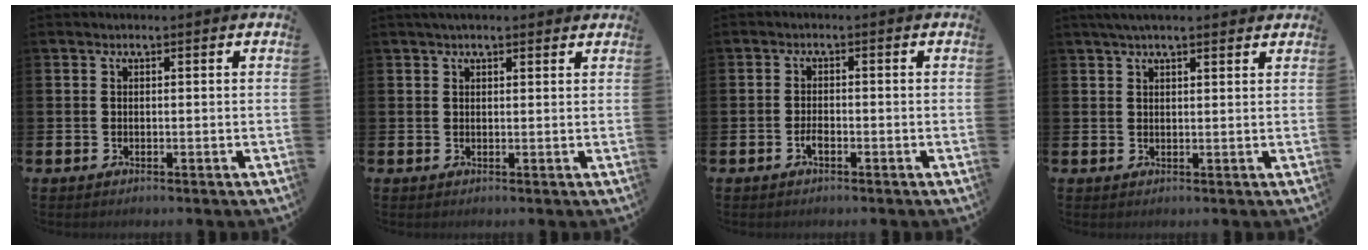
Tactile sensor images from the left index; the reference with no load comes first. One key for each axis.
{"total": 1.8, "fx": 1.6, "fy": 0.5, "fz": 0.7, "tx": -0.016, "ty": 0.004, "tz": 0.029}
{"total": 1.6, "fx": -0.8, "fy": 0.7, "fz": 1.2, "tx": -0.029, "ty": 0.003, "tz": -0.015}
{"total": 2.8, "fx": 2.3, "fy": 0.6, "fz": 1.5, "tx": -0.033, "ty": 0.002, "tz": 0.042}